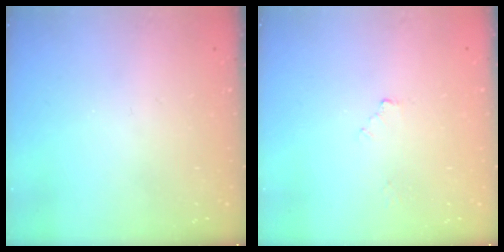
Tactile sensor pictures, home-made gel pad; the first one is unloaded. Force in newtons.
{"total": 2.1, "press": 2.1, "slide": 0.3}